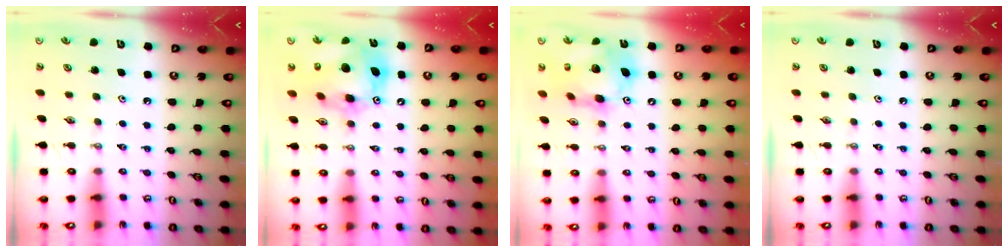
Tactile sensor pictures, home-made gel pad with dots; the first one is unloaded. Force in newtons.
{"total": 15.7, "press": 15.6, "slide": 1.6}
{"total": 15.5, "press": 15.5, "slide": 1.6}
{"total": 0.0}